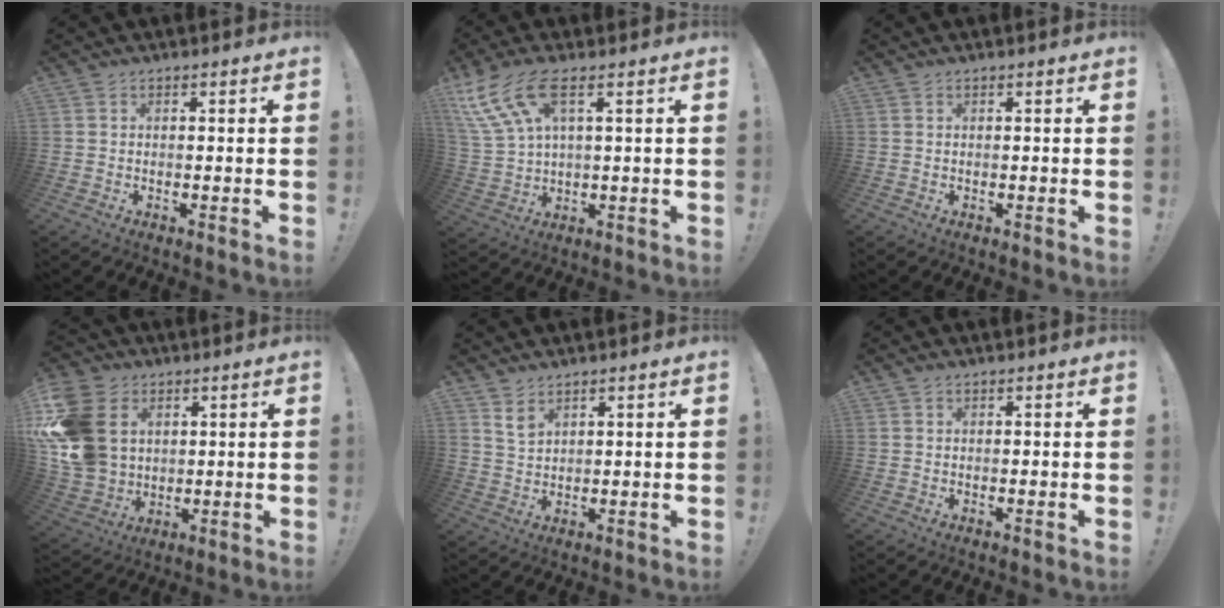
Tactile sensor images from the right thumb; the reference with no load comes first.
{"total": 12.9, "force": [6.8, 4.9, 9.8], "torque": [-0.203, -0.016, 0.129]}
{"total": 0.0}
{"total": 19.1, "force": [4.6, 14.7, 11.3], "torque": [-0.222, -0.010, 0.097]}
{"total": 4.5, "force": [3.3, 2.5, 1.8], "torque": [-0.023, -0.023, 0.060]}
{"total": 0.5, "force": [0.4, 0.2, 0.3], "torque": [-0.004, 0.000, 0.008]}